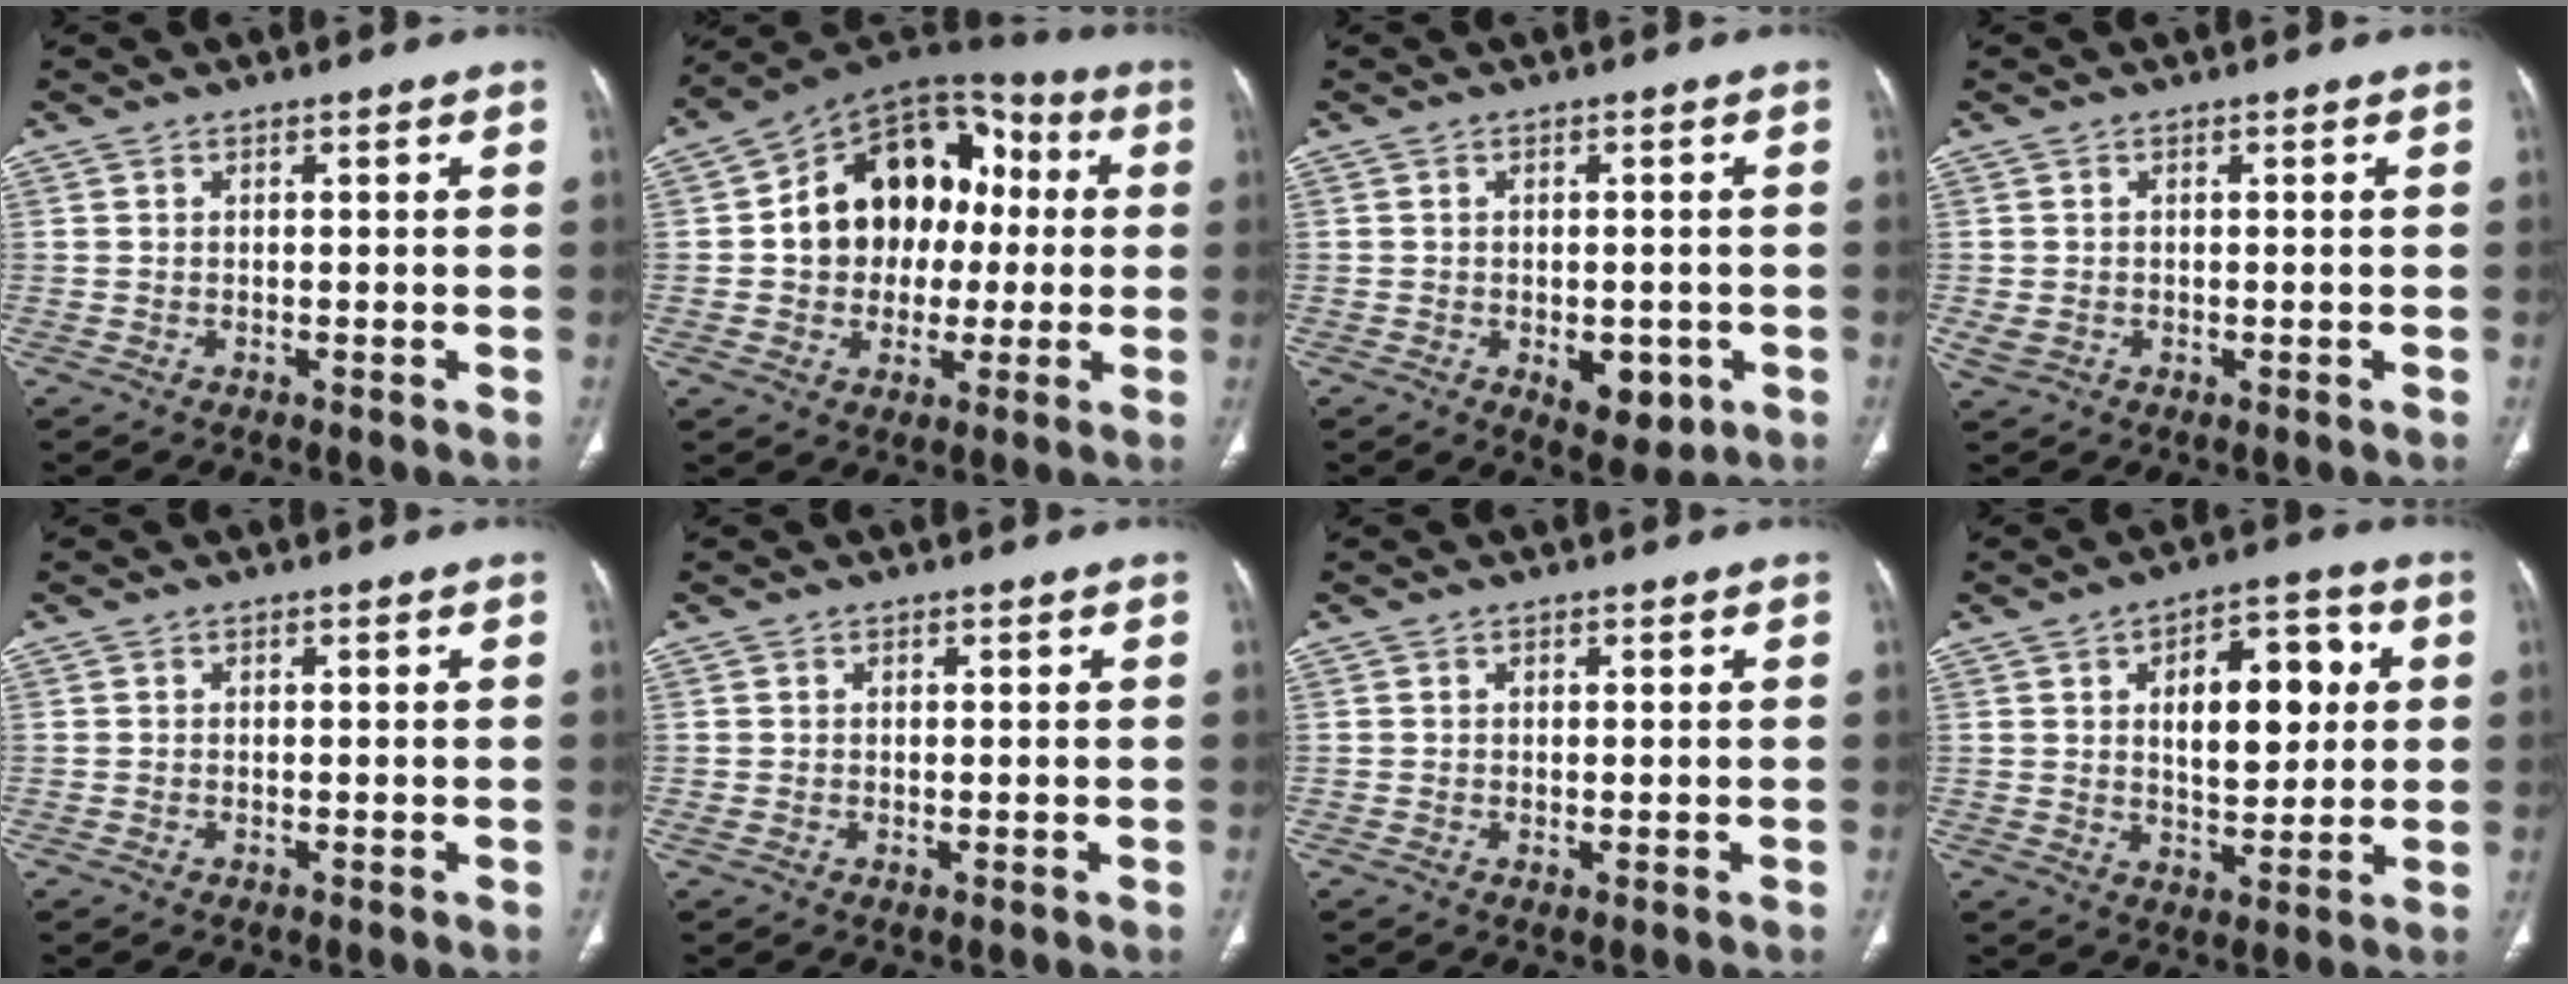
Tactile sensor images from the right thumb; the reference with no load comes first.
{"total": 18.6, "force": [0.8, 14.3, 11.8], "torque": [-0.128, 0.039, 0.010]}
{"total": 6.6, "force": [-2.0, 3.7, 5.0], "torque": [-0.048, 0.000, -0.014]}
{"total": 2.1, "force": [-0.2, 1.7, 1.3], "torque": [-0.033, 0.002, 0.002]}
{"total": 0.0}
{"total": 0.8, "force": [-0.1, 0.4, 0.7], "torque": [-0.016, -0.003, -0.002]}
{"total": 0.5, "force": [-0.1, 0.3, 0.5], "torque": [-0.013, -0.004, -0.002]}
{"total": 13.3, "force": [3.0, 7.0, 11.0], "torque": [-0.124, 0.005, 0.045]}